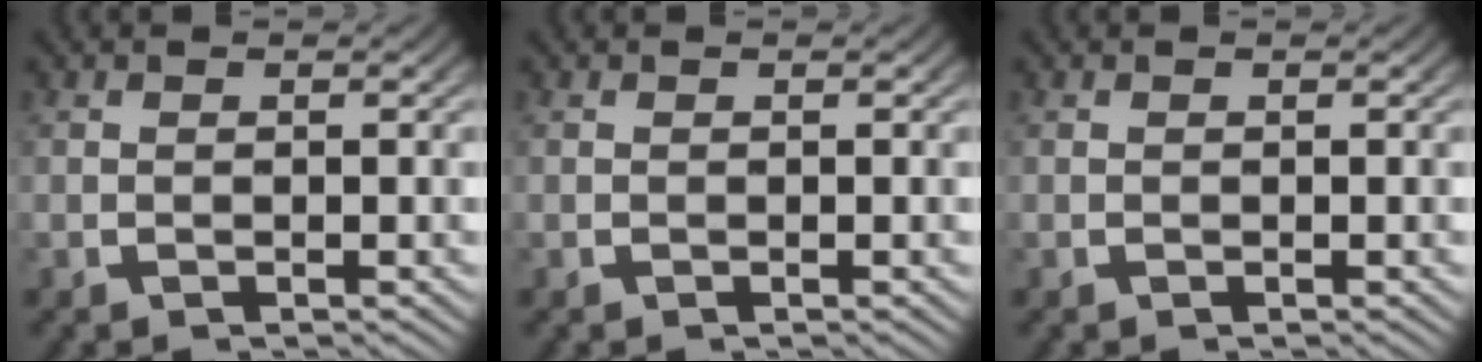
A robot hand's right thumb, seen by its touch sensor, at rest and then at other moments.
{"total": 0.0}
{"total": 0.0}